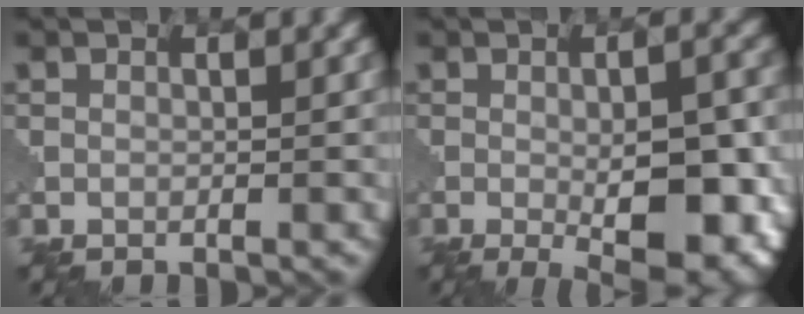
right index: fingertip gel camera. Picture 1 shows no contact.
{"total": 9.3, "force": [-2.2, 3.0, 8.5], "torque": [-0.118, -0.010, -0.027]}